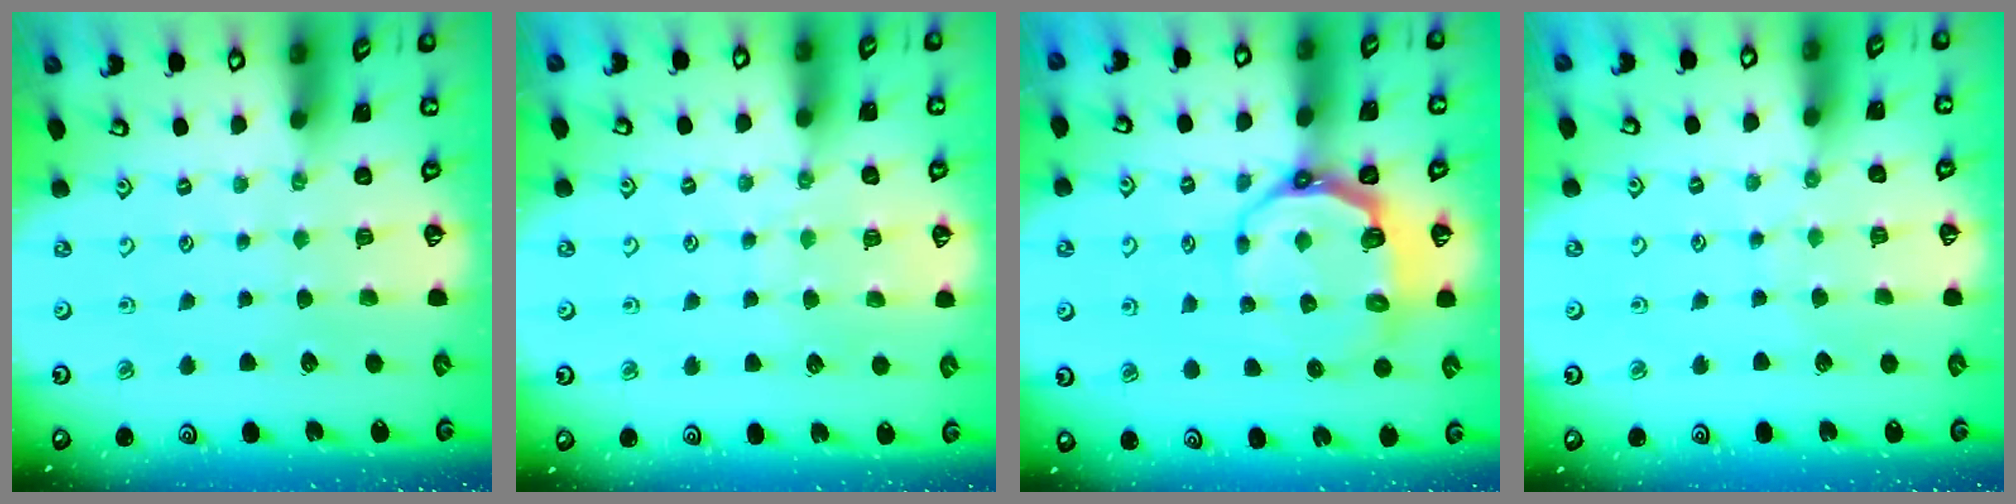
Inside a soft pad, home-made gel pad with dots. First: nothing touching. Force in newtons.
{"total": 5.3, "press": 5.3, "slide": 0.7}
{"total": 8.5, "press": 7.4, "slide": 4.1}
{"total": 5.2, "press": 5.2, "slide": 0.4}